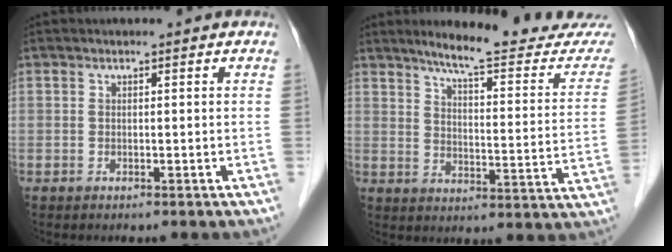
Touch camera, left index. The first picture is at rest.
{"total": 18.6, "force": [17.0, 1.0, 7.6], "torque": [-0.097, -0.074, 0.209]}